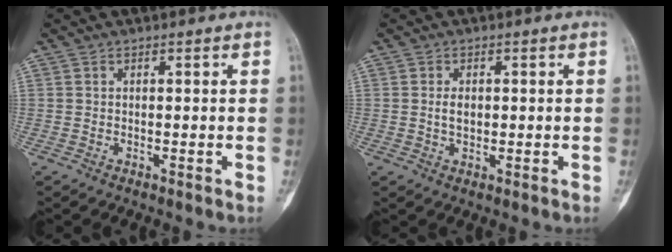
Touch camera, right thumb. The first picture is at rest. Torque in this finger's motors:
{"motor_torque": [0.55, 0.54, 0.30, -0.13, 0.10]}